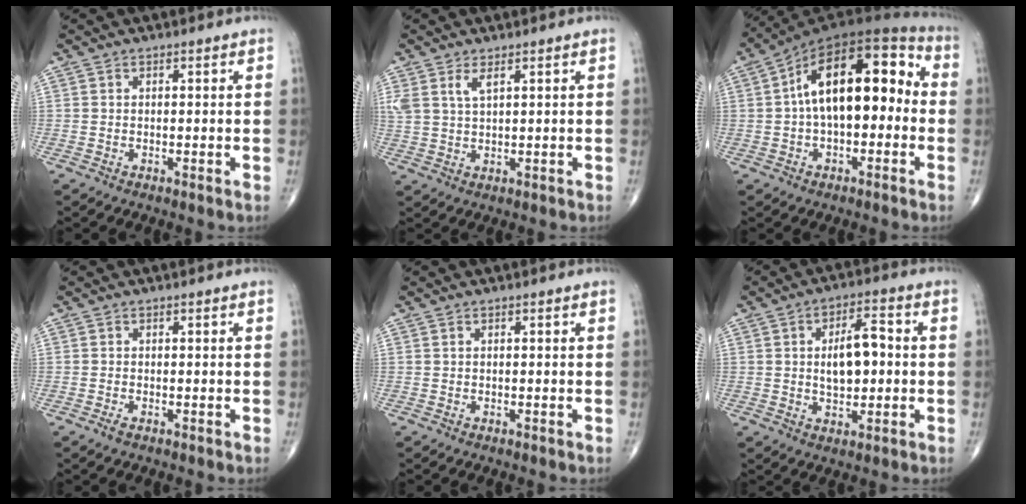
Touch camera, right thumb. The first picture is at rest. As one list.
[{"total": 3.7, "force": [2.0, 1.4, 2.8], "torque": [-0.064, -0.002, 0.048]}, {"total": 18.8, "force": [0.8, 9.8, 16.0], "torque": [-0.233, 0.049, 0.000]}, {"total": 0.7, "force": [-0.5, 0.1, 0.5], "torque": [-0.015, 0.000, -0.012]}, {"total": 0.0}, {"total": 8.9, "force": [0.4, 4.6, 7.7], "torque": [-0.109, 0.012, 0.006]}]